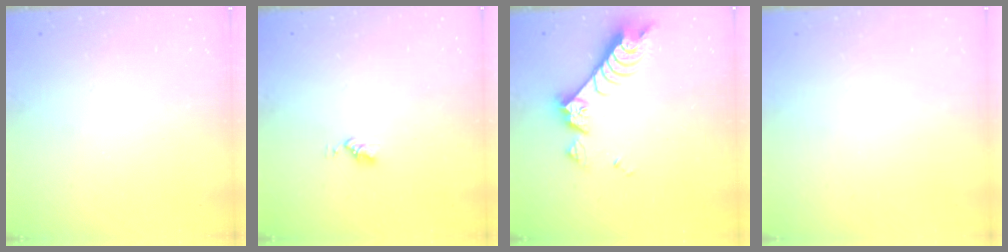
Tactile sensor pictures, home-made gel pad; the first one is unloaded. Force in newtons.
{"total": 3.0, "press": 3.0, "slide": 0.4}
{"total": 8.3, "press": 8.2, "slide": 1.3}
{"total": 0.0}